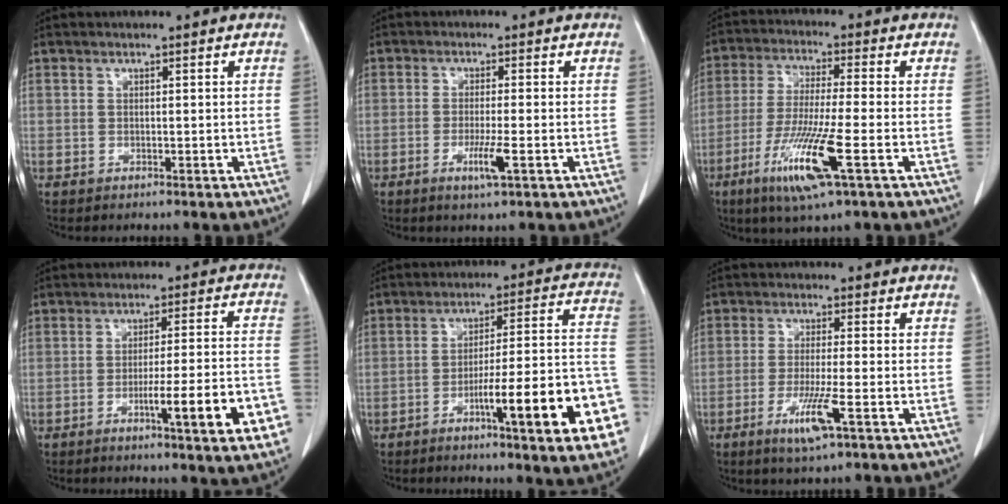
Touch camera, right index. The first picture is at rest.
{"total": 3.8, "force": [-1.5, -0.2, 3.5], "torque": [-0.069, -0.010, -0.028]}
{"total": 11.9, "force": [-5.1, 0.1, 10.8], "torque": [-0.222, -0.029, -0.095]}
{"total": 12.3, "force": [-5.0, 0.5, 11.3], "torque": [-0.149, -0.002, -0.066]}
{"total": 19.0, "force": [-7.6, 1.3, 17.4], "torque": [-0.175, 0.015, -0.104]}
{"total": 6.4, "force": [-2.9, 0.0, 5.7], "torque": [-0.110, -0.017, -0.052]}